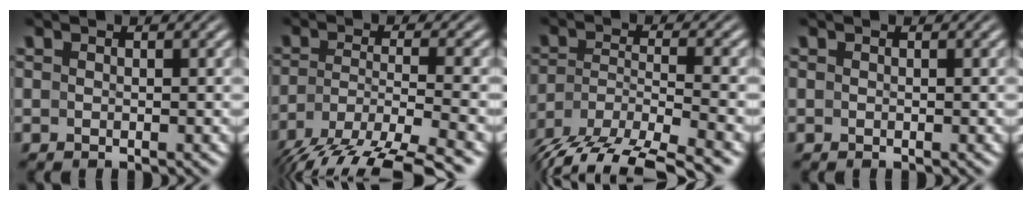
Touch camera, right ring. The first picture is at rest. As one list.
[{"total": 9.6, "force": [-6.3, 3.9, 6.2], "torque": [-0.124, -0.047, -0.067]}, {"total": 9.6, "force": [-6.2, 4.9, 5.5], "torque": [-0.121, -0.037, -0.080]}, {"total": 0.0}]